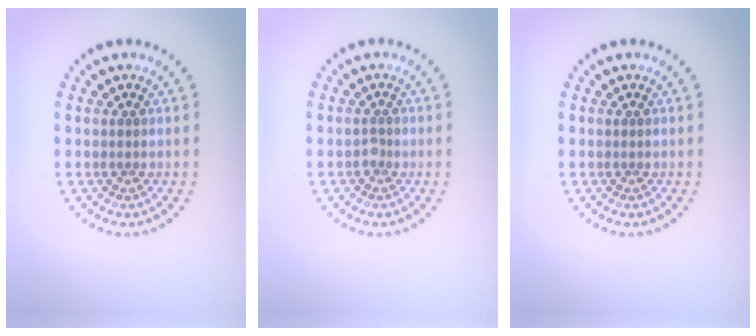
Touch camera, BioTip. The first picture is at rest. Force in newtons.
{"total": 0.8, "press": 0.5, "slide": 0.5}
{"total": 0.0}